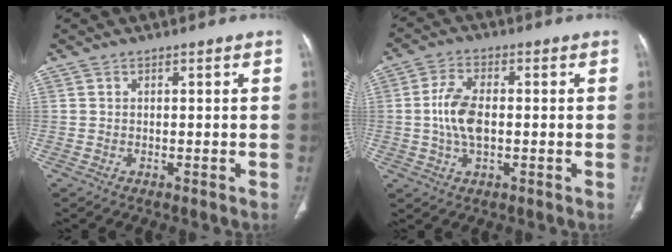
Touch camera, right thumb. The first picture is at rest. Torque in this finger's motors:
{"motor_torque": [0.96, 1.67, 0.89, -0.71, 0.28]}